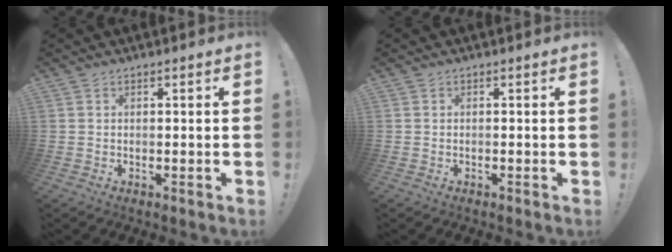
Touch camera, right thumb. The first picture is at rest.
{"total": 0.0}